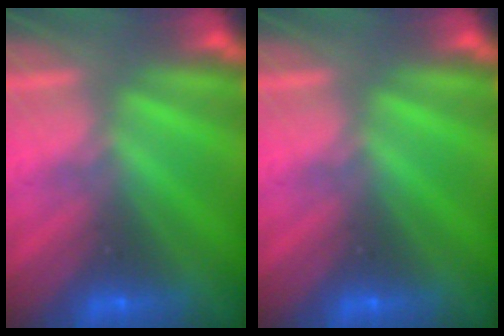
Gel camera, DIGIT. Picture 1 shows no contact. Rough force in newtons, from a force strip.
{"total": 0.0}